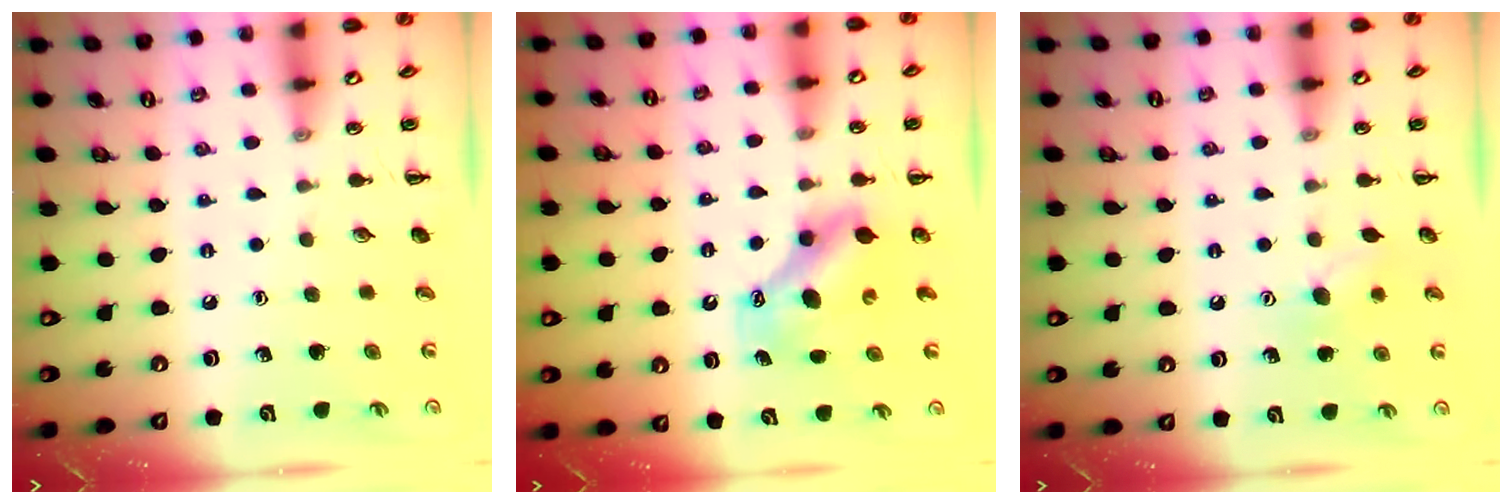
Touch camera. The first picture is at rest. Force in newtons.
{"total": 8.4, "press": 8.3, "slide": 1.4}
{"total": 6.3, "press": 6.1, "slide": 1.4}